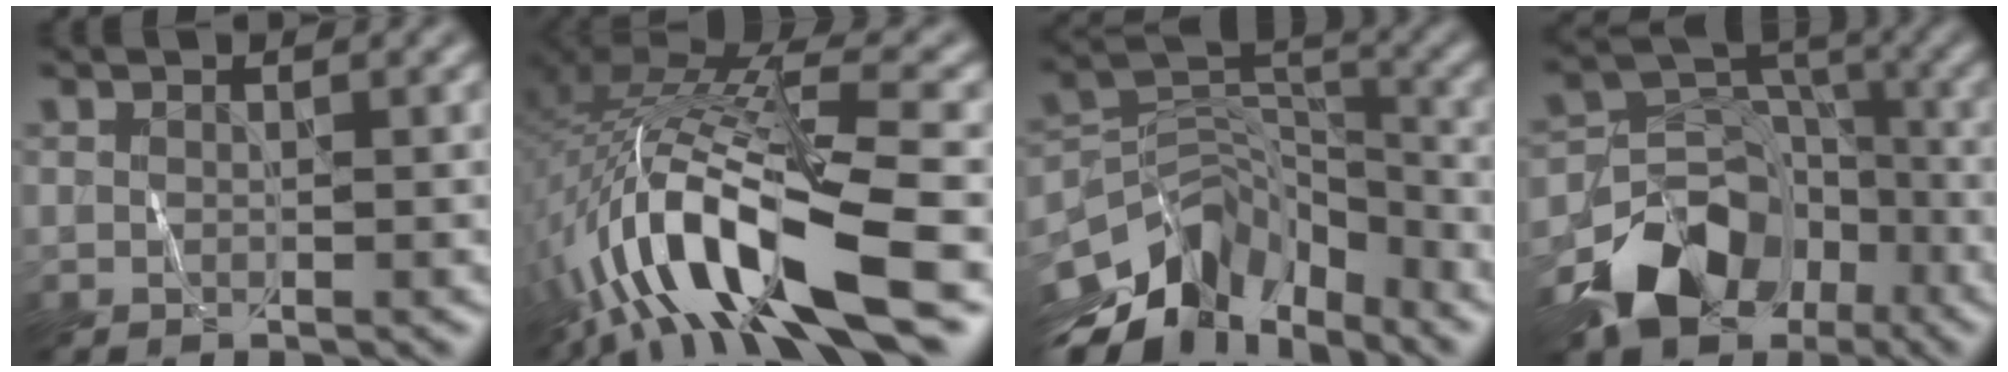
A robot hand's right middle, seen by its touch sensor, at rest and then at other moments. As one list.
[{"total": 13.4, "force": [-4.6, 4.0, 11.9], "torque": [-0.242, 0.013, -0.074]}, {"total": 9.4, "force": [-6.6, 4.9, 4.6], "torque": [-0.087, 0.011, -0.132]}, {"total": 10.0, "force": [-6.4, 6.6, 4.1], "torque": [-0.074, 0.000, -0.119]}]